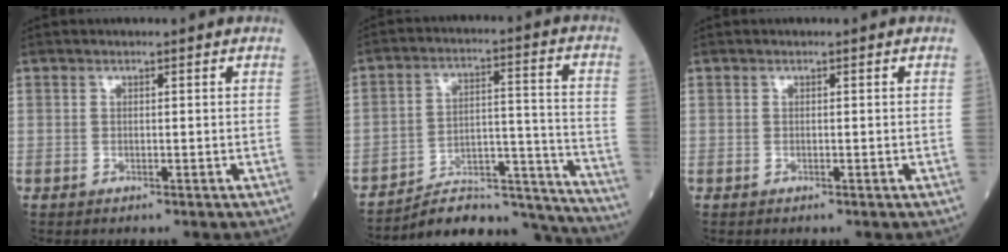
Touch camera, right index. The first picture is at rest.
{"total": 17.5, "force": [-17.2, 1.8, 2.4], "torque": [-0.018, 0.056, -0.252]}
{"total": 0.0}